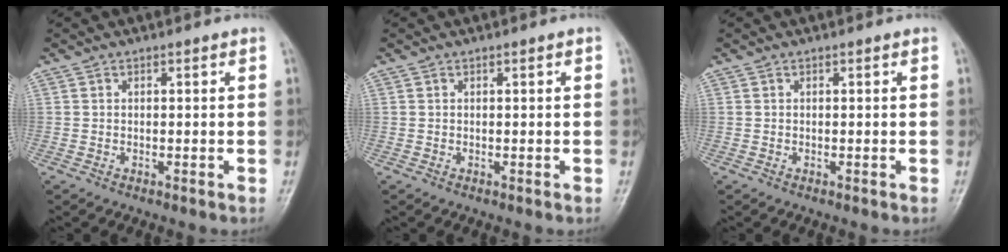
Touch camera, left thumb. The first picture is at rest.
{"total": 0.0}
{"total": 0.0}